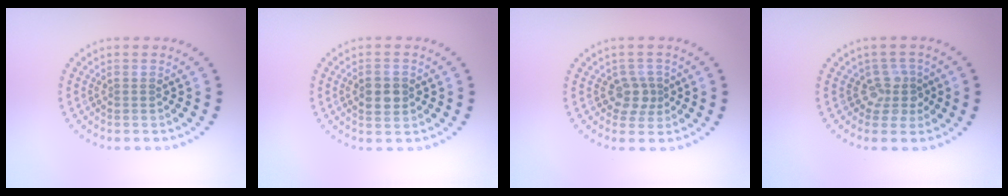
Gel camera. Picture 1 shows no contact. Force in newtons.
{"total": 2.9, "press": 2.9, "slide": 0.0}
{"total": 2.0, "press": 1.7, "slide": 1.1}
{"total": 2.5, "press": 1.8, "slide": 1.7}